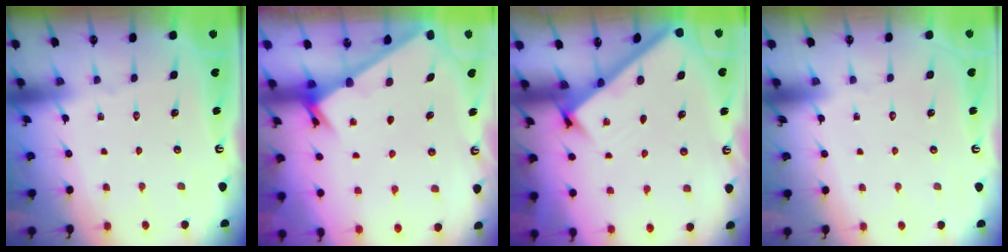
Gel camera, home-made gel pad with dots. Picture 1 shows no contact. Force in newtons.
{"total": 2.4, "press": 2.4, "slide": 0.2}
{"total": 2.6, "press": 2.6, "slide": 0.3}
{"total": 1.6, "press": 1.6, "slide": 0.1}